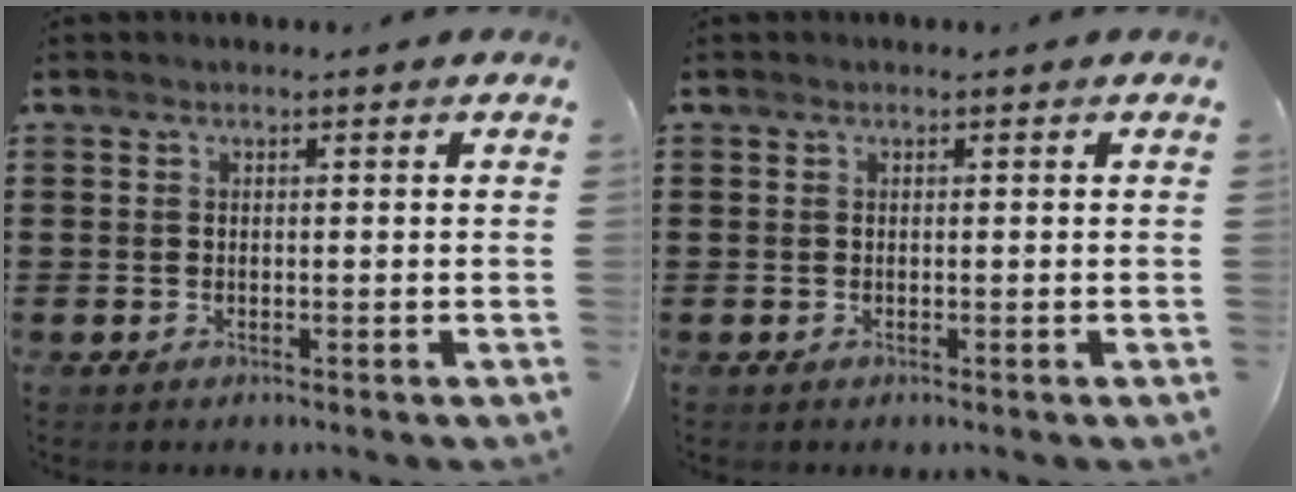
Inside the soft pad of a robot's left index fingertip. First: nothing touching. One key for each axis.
{"total": 0.0}